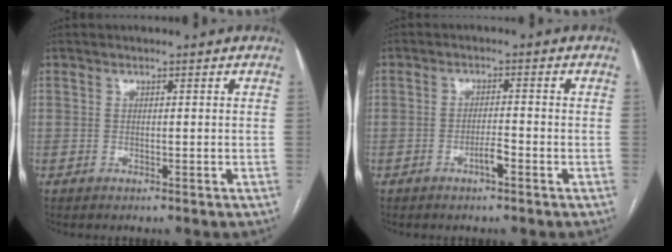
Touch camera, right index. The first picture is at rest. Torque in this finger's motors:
{"motor_torque": [0.38, 0.36, 0.24, 0.05]}